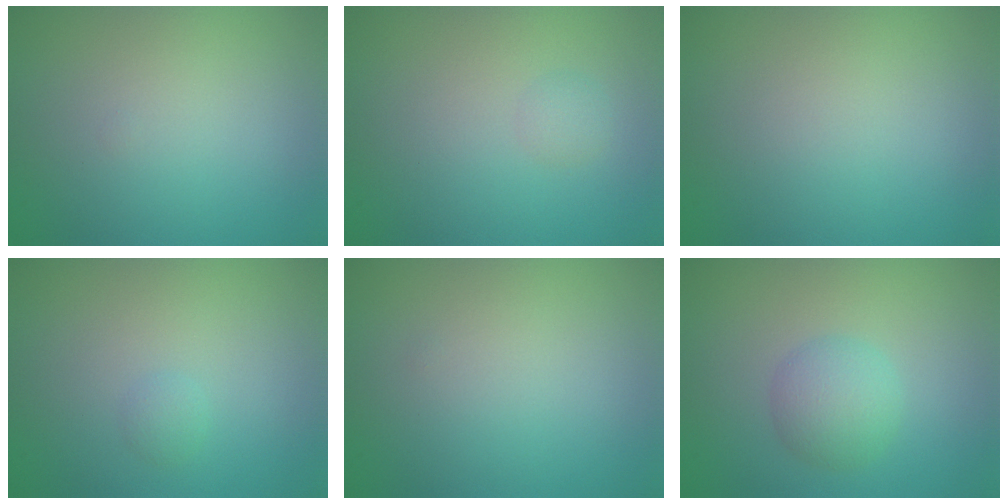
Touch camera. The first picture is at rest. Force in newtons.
{"total": 1.0, "press": 1.0, "slide": 0.1}
{"total": 0.0}
{"total": 0.7, "press": 0.7, "slide": 0.1}
{"total": 0.0}
{"total": 2.9, "press": 2.9, "slide": 0.0}